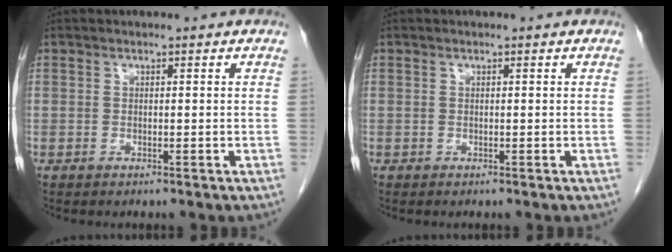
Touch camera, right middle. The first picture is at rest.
{"total": 0.0}